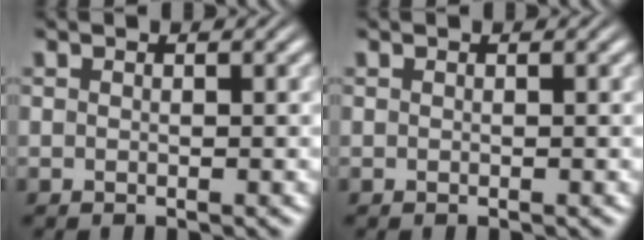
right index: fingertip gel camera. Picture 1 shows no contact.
{"total": 0.0}